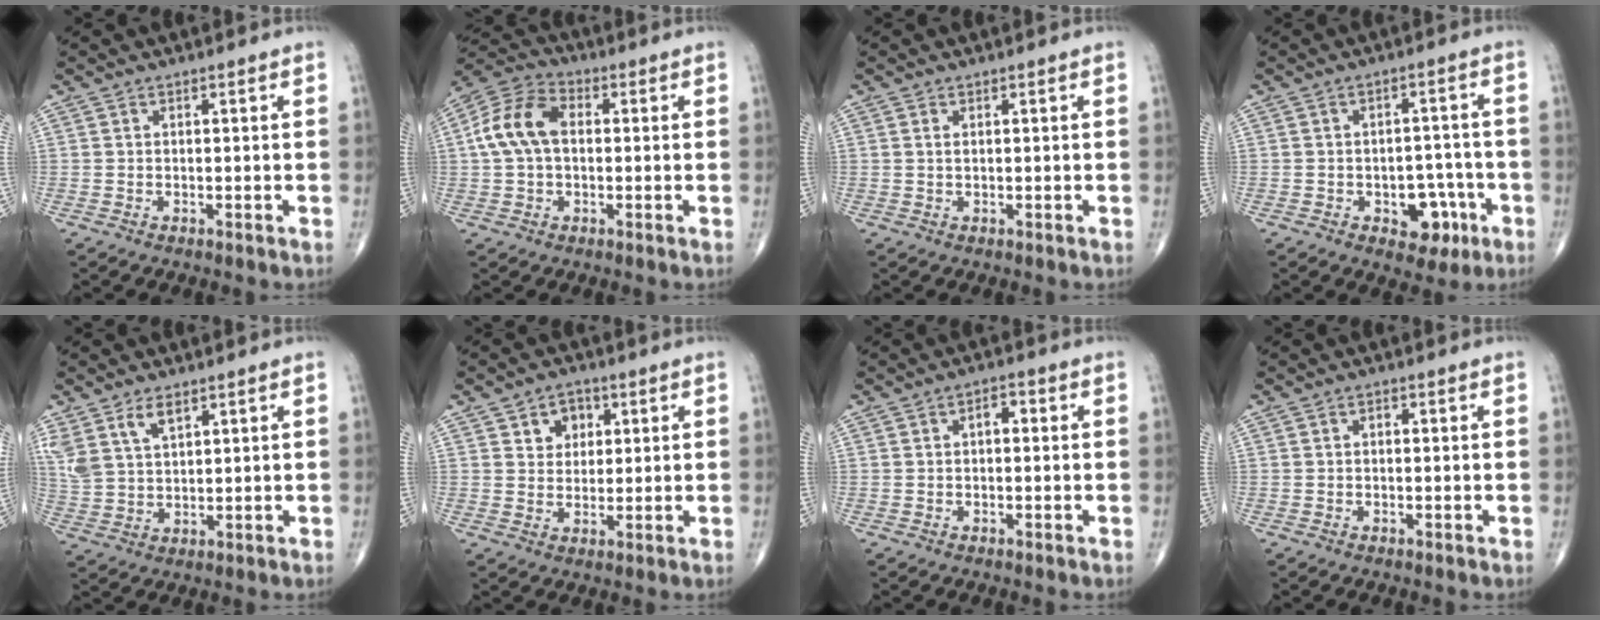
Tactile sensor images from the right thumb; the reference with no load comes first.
{"total": 10.8, "force": [0.9, 7.1, 8.1], "torque": [-0.163, 0.031, 0.008]}
{"total": 0.8, "force": [0.3, 0.3, 0.6], "torque": [-0.017, 0.005, 0.007]}
{"total": 7.8, "force": [-3.2, 5.1, 4.9], "torque": [-0.027, 0.027, -0.036]}
{"total": 7.7, "force": [4.5, 3.9, 4.9], "torque": [-0.100, -0.010, 0.099]}
{"total": 5.4, "force": [2.2, 4.2, 2.6], "torque": [-0.011, -0.007, 0.033]}
{"total": 2.5, "force": [0.3, 1.4, 2.0], "torque": [-0.024, 0.009, -0.002]}
{"total": 0.8, "force": [0.0, 0.5, 0.6], "torque": [-0.009, 0.002, -0.002]}